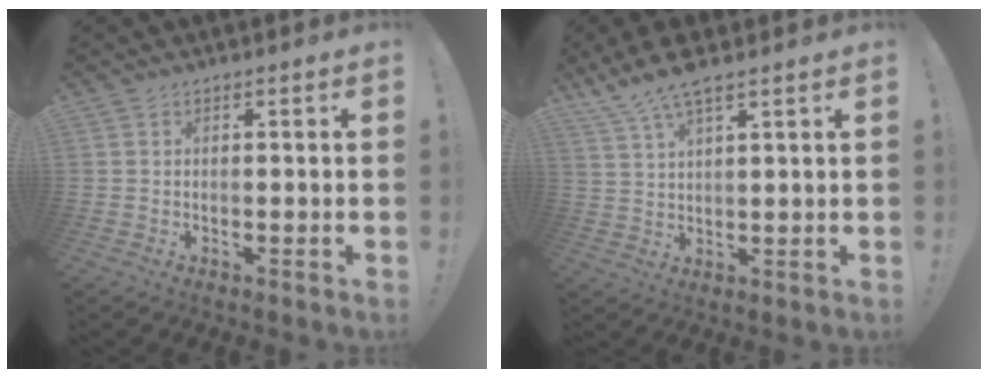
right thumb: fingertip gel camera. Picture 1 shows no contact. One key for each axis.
{"total": 7.6, "fx": 5.9, "fy": 1.2, "fz": 4.5, "tx": -0.096, "ty": -0.024, "tz": 0.111}